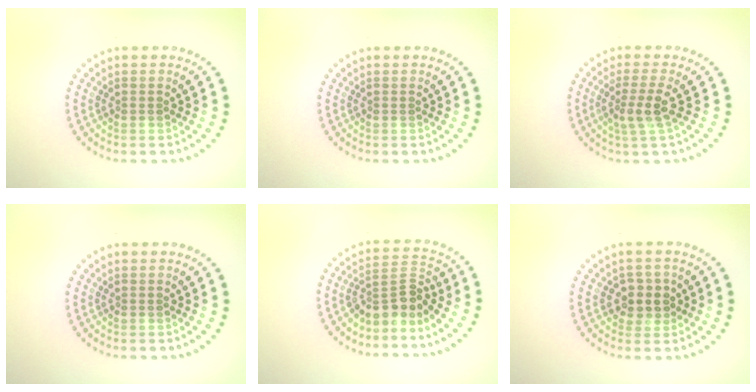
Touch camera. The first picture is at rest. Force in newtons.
{"total": 0.0}
{"total": 2.4, "press": 1.9, "slide": 1.5}
{"total": 0.0}
{"total": 3.3, "press": 2.3, "slide": 2.3}
{"total": 2.3, "press": 2.2, "slide": 0.9}